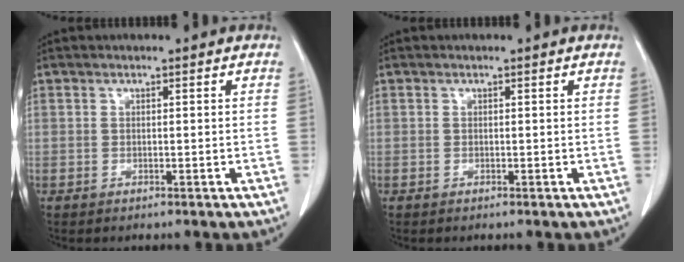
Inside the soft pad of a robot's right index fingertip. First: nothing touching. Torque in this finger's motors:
{"motor_torque": [-0.08, 0.07, 0.00, 0.00]}